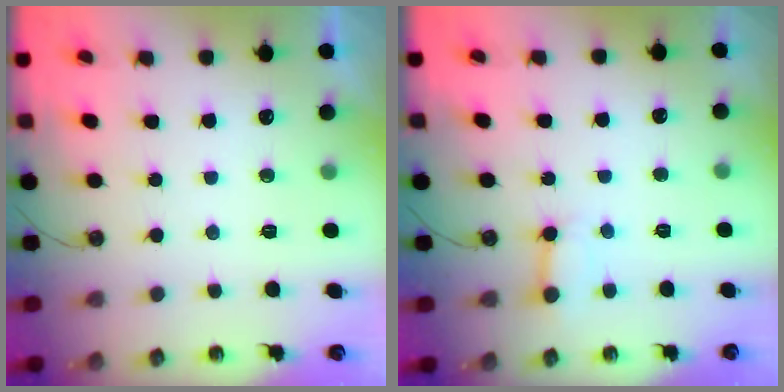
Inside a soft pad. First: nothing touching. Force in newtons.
{"total": 5.4, "press": 5.4, "slide": 0.7}